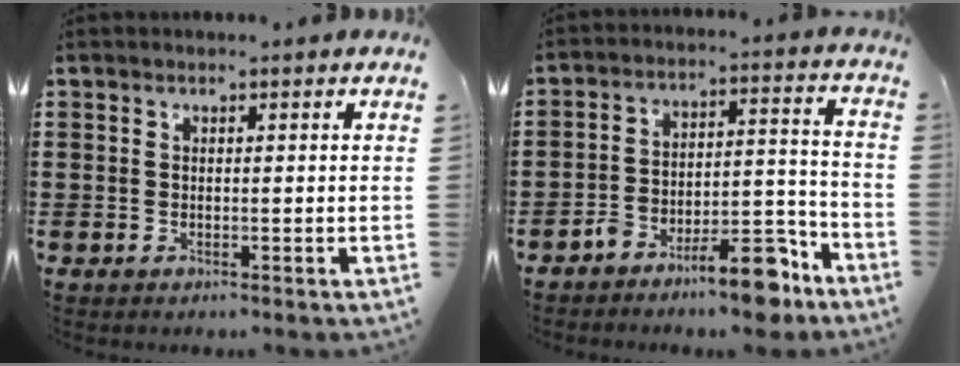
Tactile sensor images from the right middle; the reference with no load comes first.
{"total": 10.1, "force": [-8.5, 2.3, 5.0], "torque": [-0.060, 0.041, -0.151]}